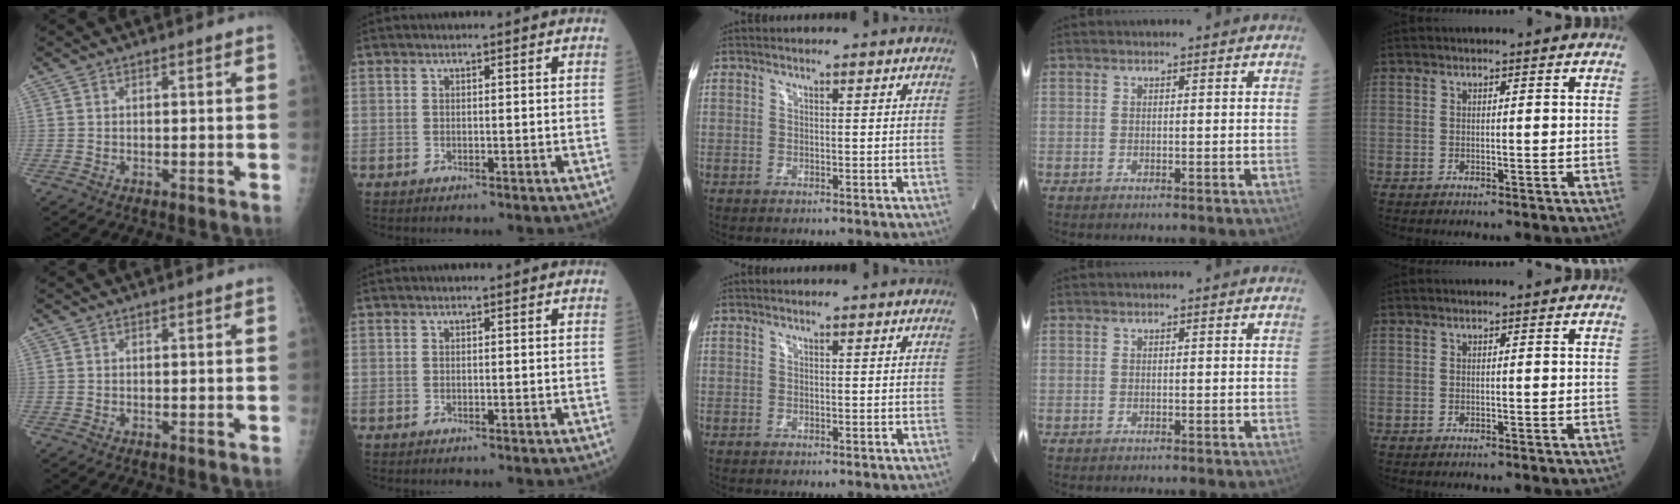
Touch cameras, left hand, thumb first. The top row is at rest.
{}